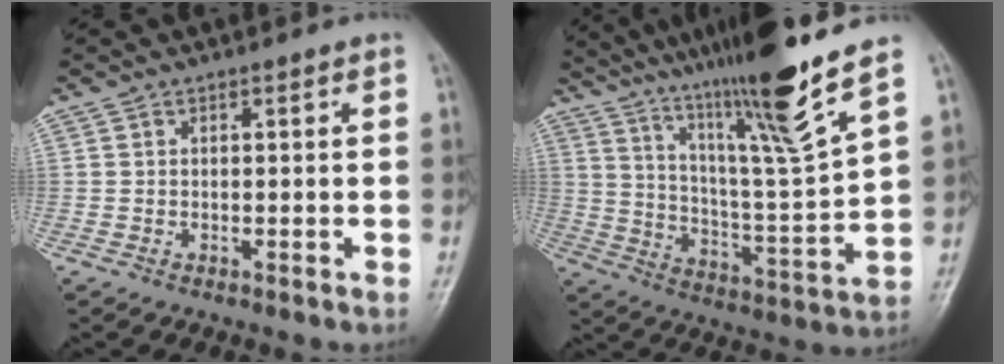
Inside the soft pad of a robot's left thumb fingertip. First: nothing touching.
{"total": 20.0, "force": [14.4, -0.3, 13.9], "torque": [-0.216, -0.077, 0.247]}